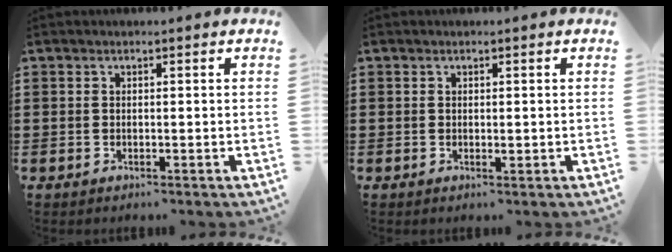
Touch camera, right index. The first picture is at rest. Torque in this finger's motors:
{"motor_torque": [0.55, -0.15, 0.01, 0.03]}